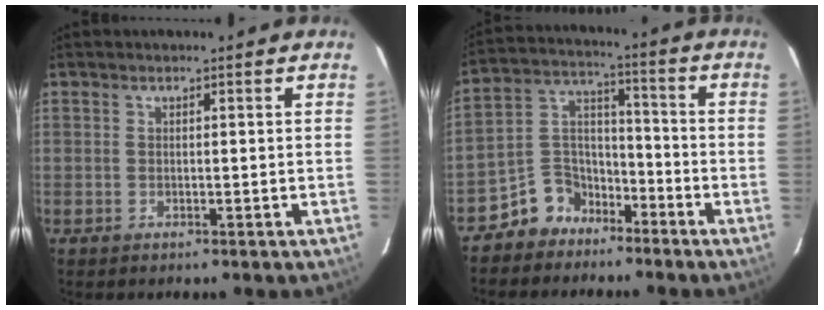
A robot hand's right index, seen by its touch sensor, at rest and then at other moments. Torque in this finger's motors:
{"motor_torque": [0.16, -0.62, -0.13, -0.09]}